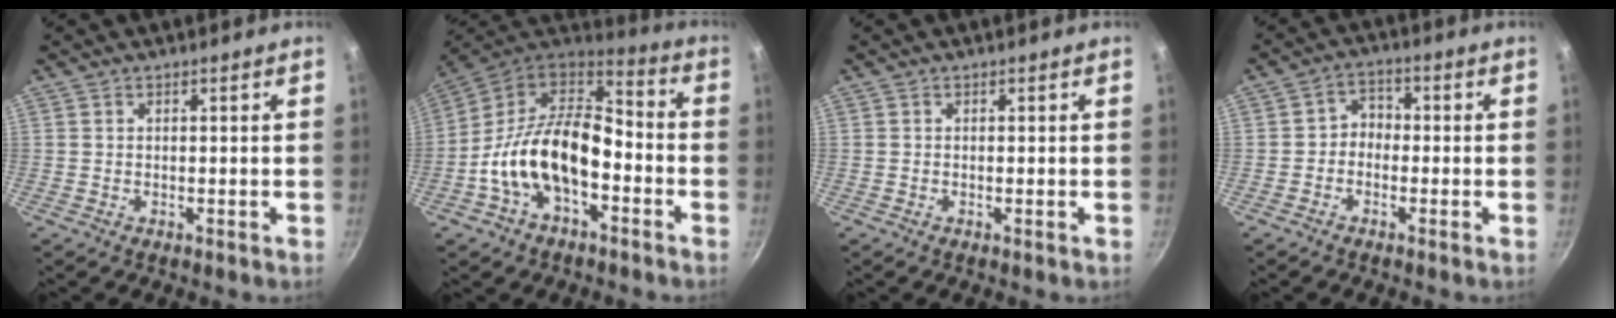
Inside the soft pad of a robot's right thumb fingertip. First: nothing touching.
{"total": 19.2, "force": [-4.7, 11.5, 14.7], "torque": [-0.246, 0.055, -0.096]}
{"total": 0.0}
{"total": 3.8, "force": [-1.0, 3.1, 2.0], "torque": [-0.013, 0.022, -0.029]}